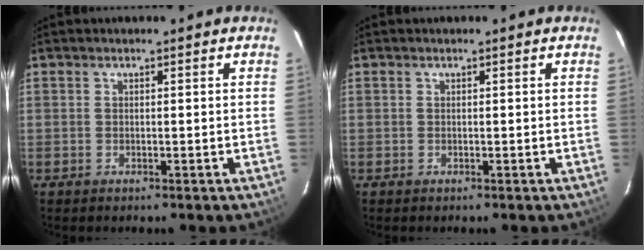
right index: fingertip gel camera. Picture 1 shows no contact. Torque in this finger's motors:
{"motor_torque": [0.02, 0.01, -0.01, 0.00]}